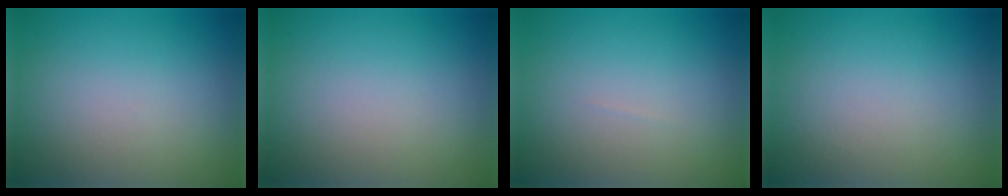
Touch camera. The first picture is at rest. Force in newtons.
{"total": 0.0}
{"total": 0.0}
{"total": 0.0}